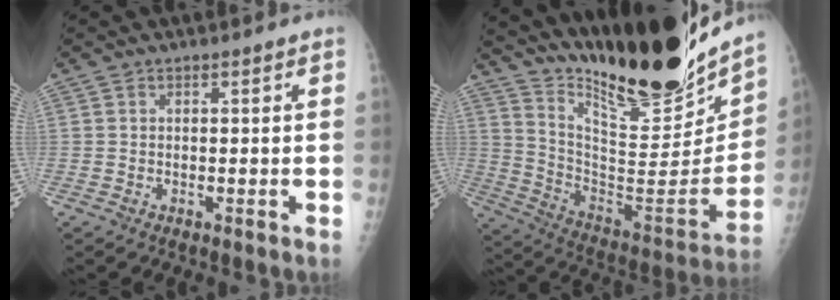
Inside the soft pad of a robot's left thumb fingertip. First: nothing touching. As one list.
[{"total": 27.8, "force": [23.0, 5.2, 14.8], "torque": [-0.203, -0.137, 0.359]}]